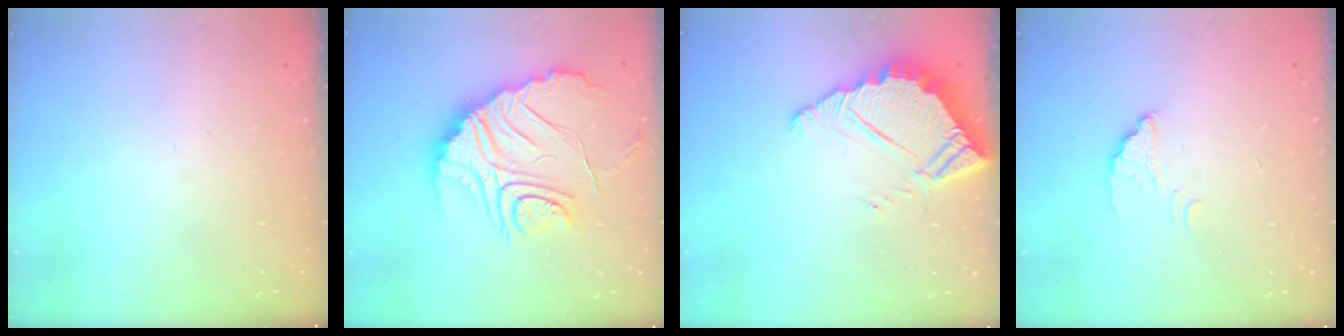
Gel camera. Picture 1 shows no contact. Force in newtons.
{"total": 18.5, "press": 18.4, "slide": 2.3}
{"total": 7.1, "press": 7.1, "slide": 0.5}
{"total": 2.6, "press": 2.6, "slide": 0.1}